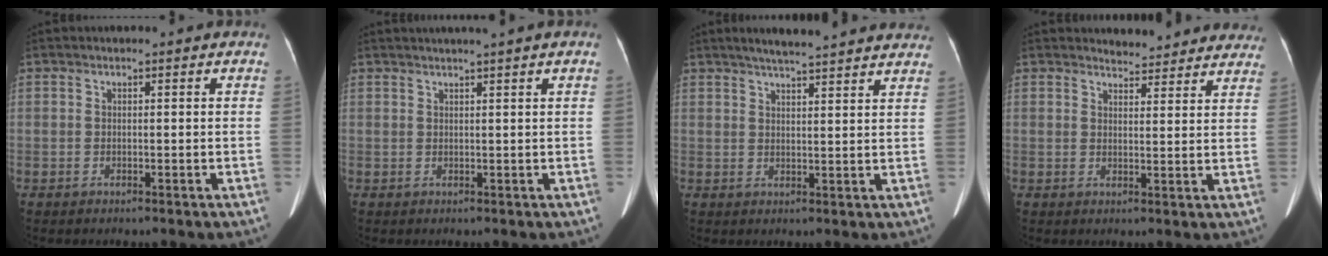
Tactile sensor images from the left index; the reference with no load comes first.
{"total": 3.6, "force": [2.6, -0.8, 2.2], "torque": [-0.027, 0.020, 0.044]}
{"total": 14.3, "force": [12.8, 1.2, 6.4], "torque": [-0.091, 0.028, 0.159]}
{"total": 9.4, "force": [9.0, 2.4, 1.0], "torque": [0.015, -0.002, 0.088]}